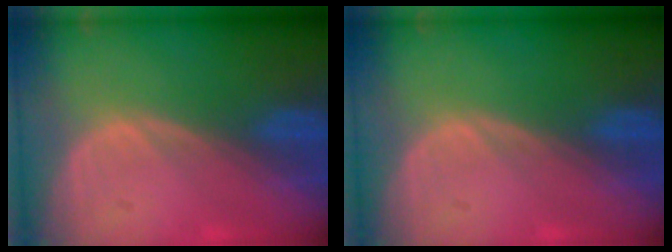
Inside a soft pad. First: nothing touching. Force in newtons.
{"total": 0.0}